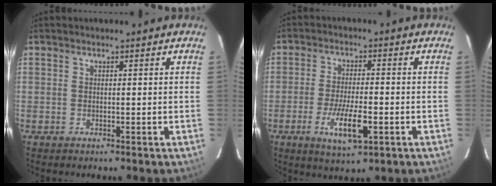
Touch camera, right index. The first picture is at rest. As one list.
[{"total": 8.7, "force": [-3.5, 2.2, 7.7], "torque": [-0.155, -0.016, -0.060]}]